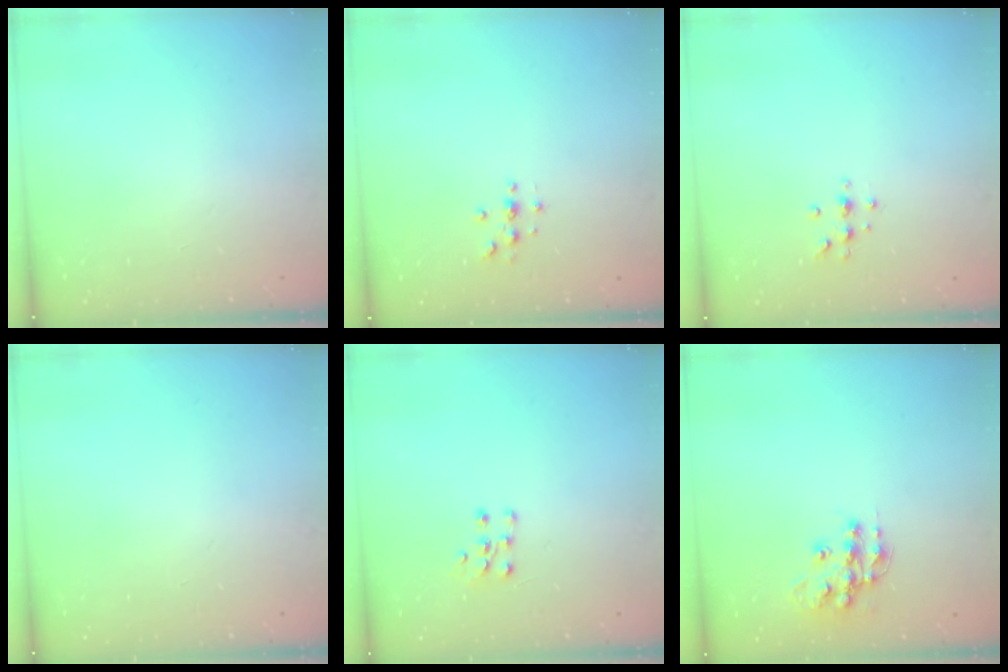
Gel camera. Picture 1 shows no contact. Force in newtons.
{"total": 2.7, "press": 2.7, "slide": 0.3}
{"total": 5.1, "press": 4.8, "slide": 1.8}
{"total": 0.0}
{"total": 5.6, "press": 5.5, "slide": 0.6}
{"total": 13.6, "press": 13.6, "slide": 0.8}